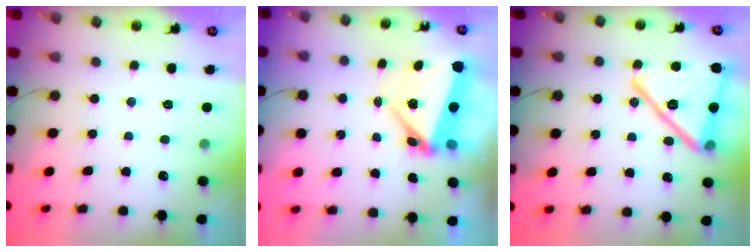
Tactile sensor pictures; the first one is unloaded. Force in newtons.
{"total": 7.3, "press": 7.2, "slide": 0.7}
{"total": 25.4, "press": 22.9, "slide": 11.1}